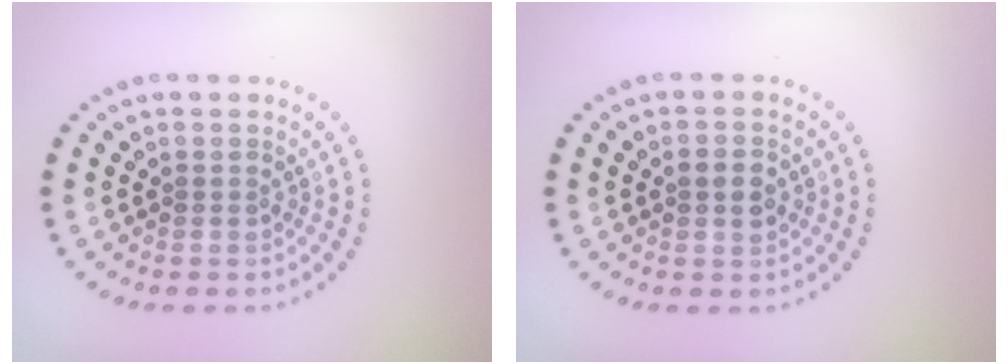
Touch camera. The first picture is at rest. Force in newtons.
{"total": 2.4, "press": 2.3, "slide": 0.2}